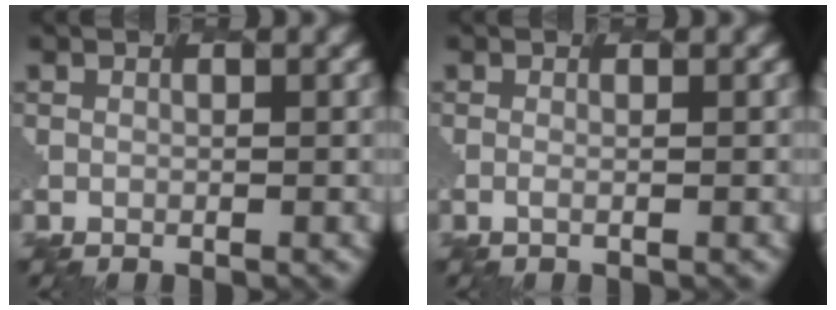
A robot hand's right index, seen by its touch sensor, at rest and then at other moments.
{"total": 1.0, "force": [0.3, 0.5, 0.8], "torque": [0.001, 0.002, -0.009]}